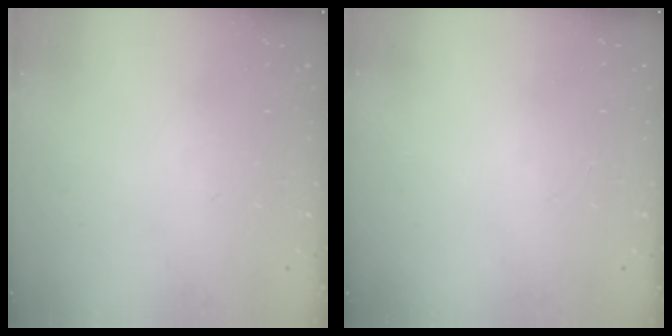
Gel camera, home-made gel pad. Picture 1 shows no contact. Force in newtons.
{"total": 0.0}